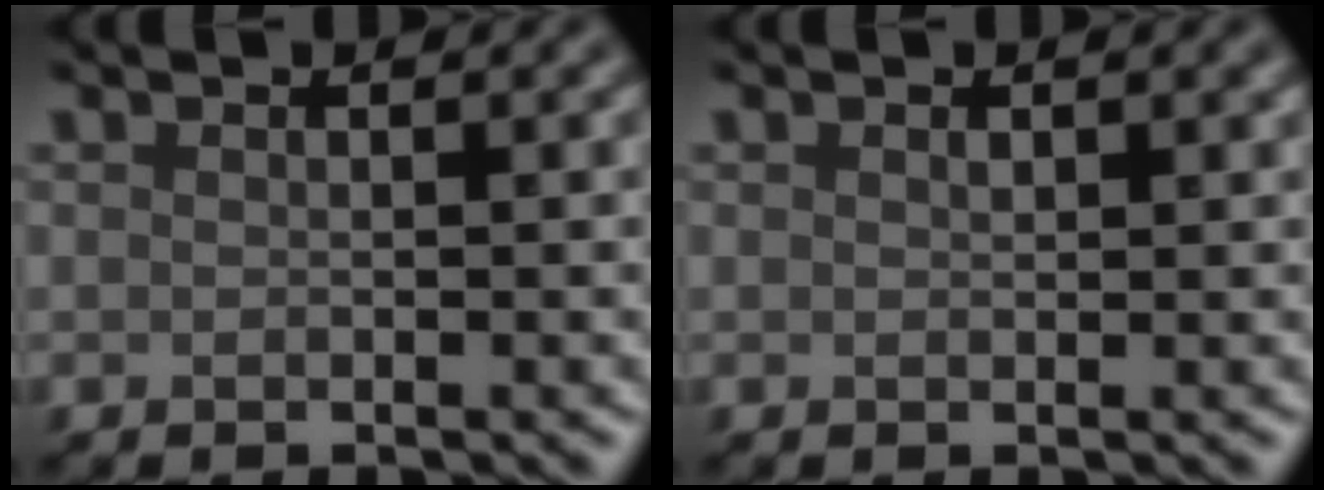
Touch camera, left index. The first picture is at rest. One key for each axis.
{"total": 0.5, "fx": 0.4, "fy": 0.2, "fz": 0.3, "tx": -0.007, "ty": -0.001, "tz": 0.006}